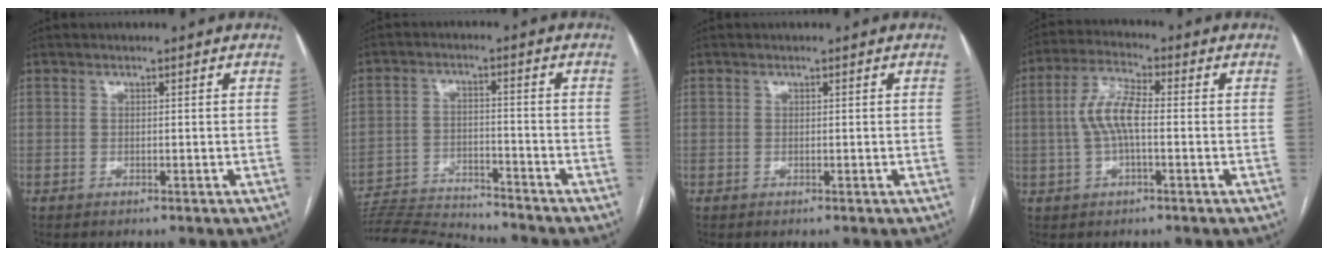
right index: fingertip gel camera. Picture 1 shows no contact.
{"total": 12.9, "force": [-12.7, -0.2, 2.3], "torque": [-0.040, 0.000, -0.208]}
{"total": 0.0}
{"total": 7.1, "force": [-0.2, 2.1, 6.8], "torque": [-0.150, 0.016, -0.005]}